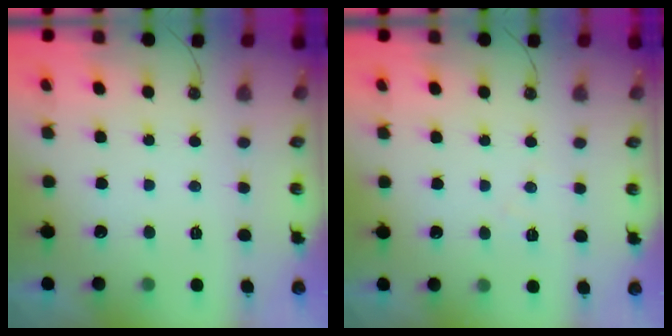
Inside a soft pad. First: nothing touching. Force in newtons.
{"total": 4.4, "press": 4.4, "slide": 0.6}